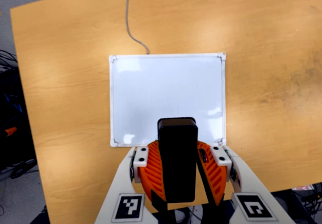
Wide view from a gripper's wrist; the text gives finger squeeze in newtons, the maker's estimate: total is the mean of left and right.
{"total": 8.9, "left": 9.2, "right": 8.6}